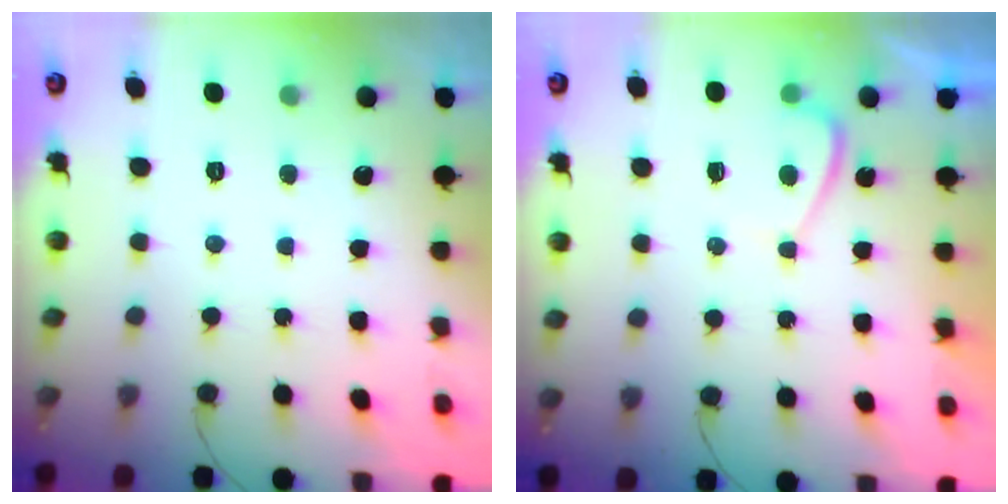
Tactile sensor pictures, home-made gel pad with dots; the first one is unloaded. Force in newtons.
{"total": 2.3, "press": 2.2, "slide": 0.8}